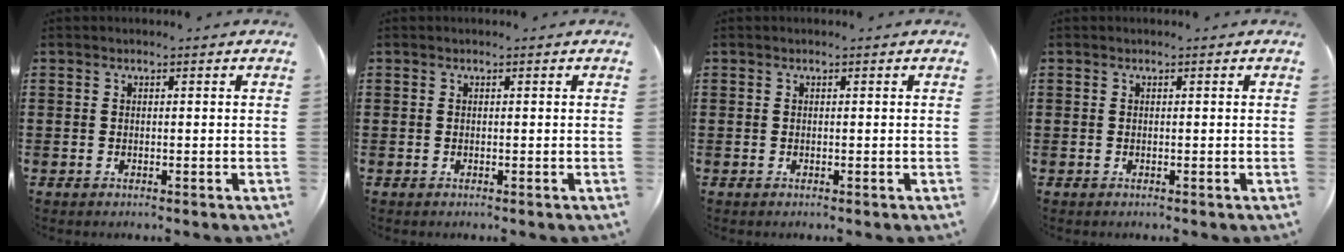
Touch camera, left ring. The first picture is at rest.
{"total": 0.0}
{"total": 0.0}
{"total": 0.0}